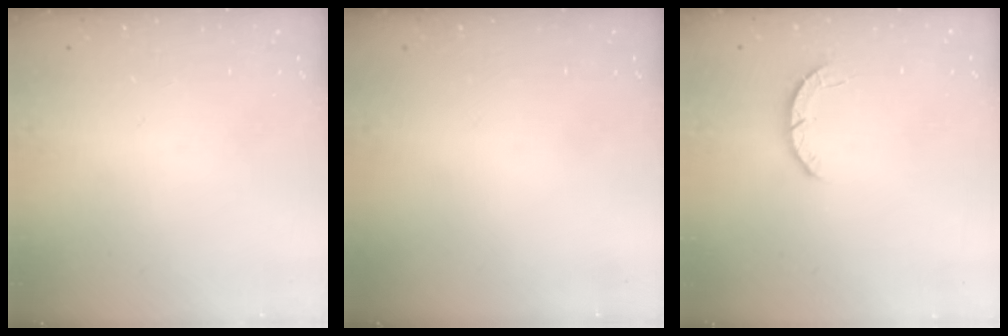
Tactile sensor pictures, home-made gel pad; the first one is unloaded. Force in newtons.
{"total": 0.0}
{"total": 2.8, "press": 2.8, "slide": 0.4}